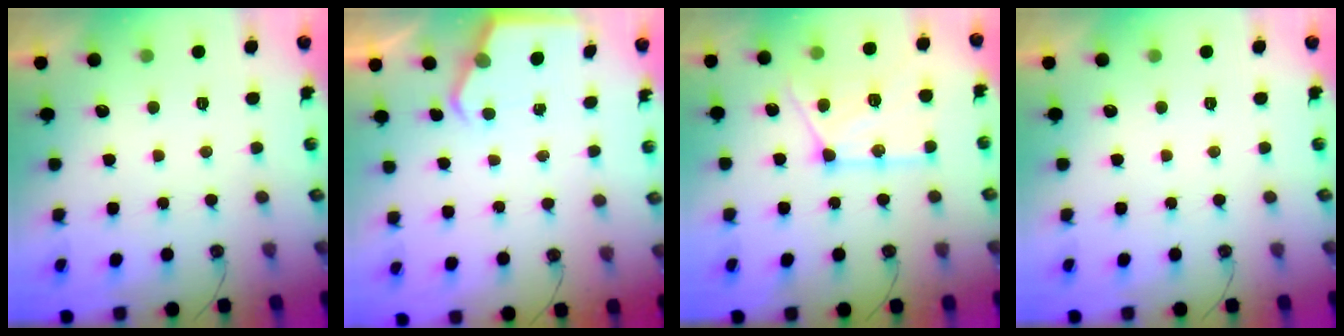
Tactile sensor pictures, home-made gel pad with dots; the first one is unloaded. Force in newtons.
{"total": 4.0, "press": 4.0, "slide": 0.2}
{"total": 15.7, "press": 15.7, "slide": 1.3}
{"total": 0.0}